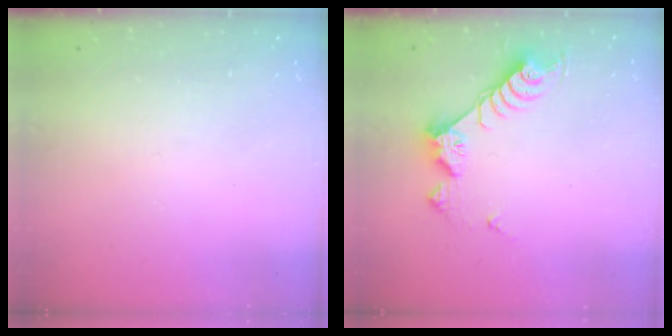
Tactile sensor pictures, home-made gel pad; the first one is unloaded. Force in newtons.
{"total": 9.2, "press": 9.2, "slide": 0.8}